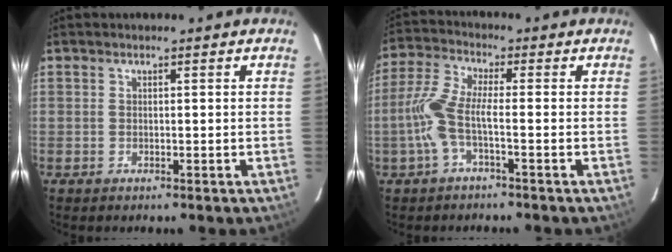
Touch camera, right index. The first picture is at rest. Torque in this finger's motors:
{"motor_torque": [0.83, -0.40, 0.56, 0.15]}